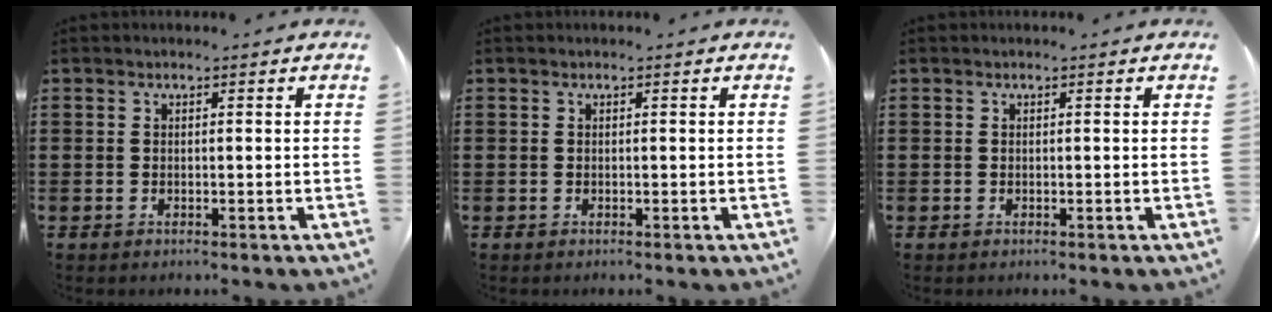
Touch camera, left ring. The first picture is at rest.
{"total": 0.0}
{"total": 0.0}